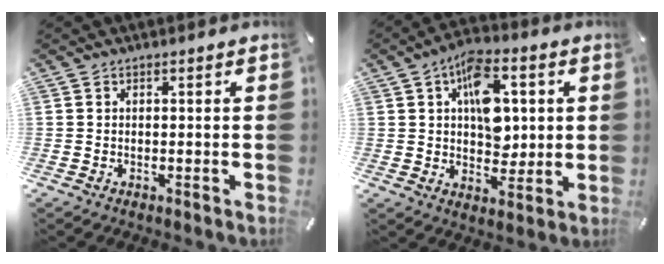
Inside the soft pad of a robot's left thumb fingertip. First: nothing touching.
{"total": 12.6, "force": [3.0, 8.5, 8.8], "torque": [-0.117, -0.001, 0.054]}